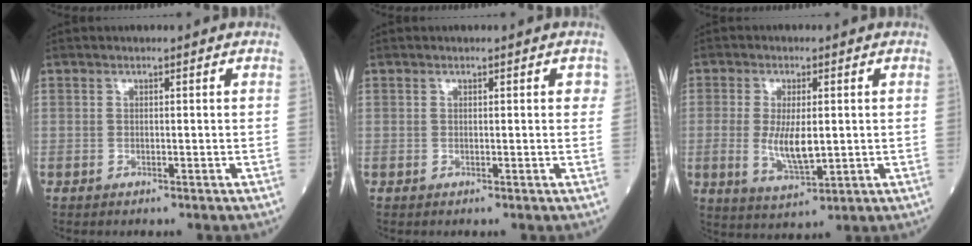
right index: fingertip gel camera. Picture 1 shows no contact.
{"total": 1.1, "force": [0.5, 0.5, 0.9], "torque": [-0.002, 0.003, 0.005]}
{"total": 7.0, "force": [-0.1, 2.5, 6.5], "torque": [-0.130, -0.015, 0.004]}